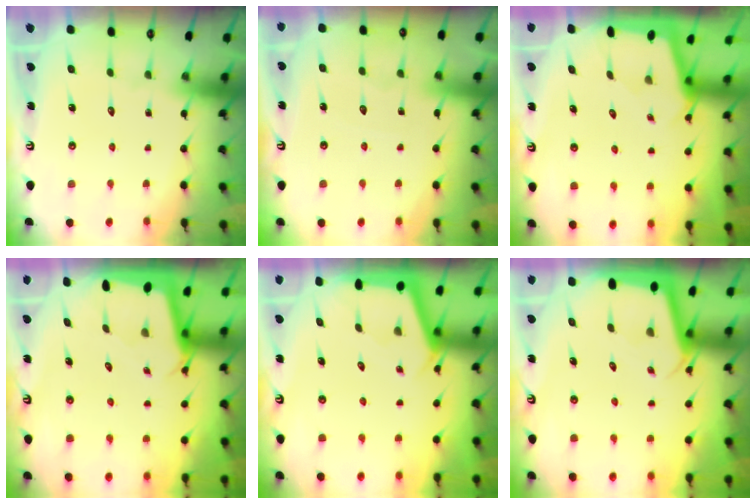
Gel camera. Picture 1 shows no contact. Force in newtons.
{"total": 4.7, "press": 4.6, "slide": 0.7}
{"total": 1.5, "press": 1.5, "slide": 0.2}
{"total": 2.4, "press": 2.4, "slide": 0.2}
{"total": 2.7, "press": 2.7, "slide": 0.1}
{"total": 2.5, "press": 2.5, "slide": 0.1}